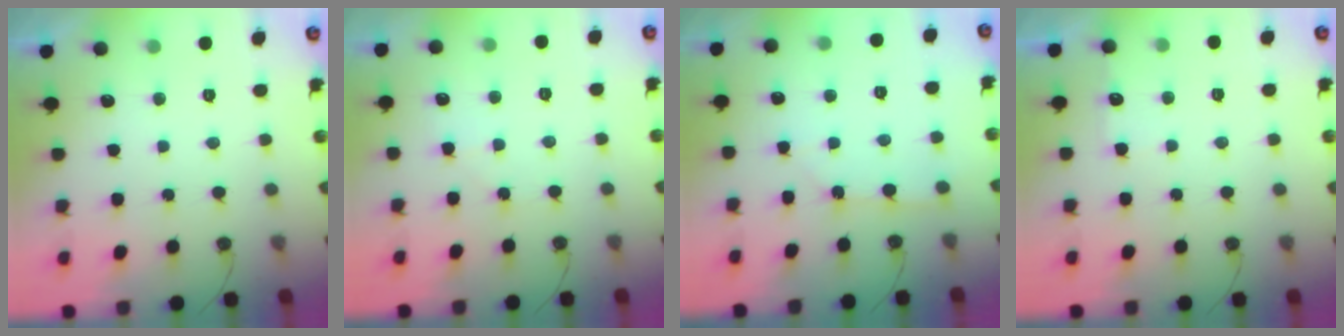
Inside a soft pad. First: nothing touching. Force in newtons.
{"total": 3.9, "press": 3.8, "slide": 0.7}
{"total": 2.1, "press": 2.1, "slide": 0.2}
{"total": 4.5, "press": 4.5, "slide": 0.6}